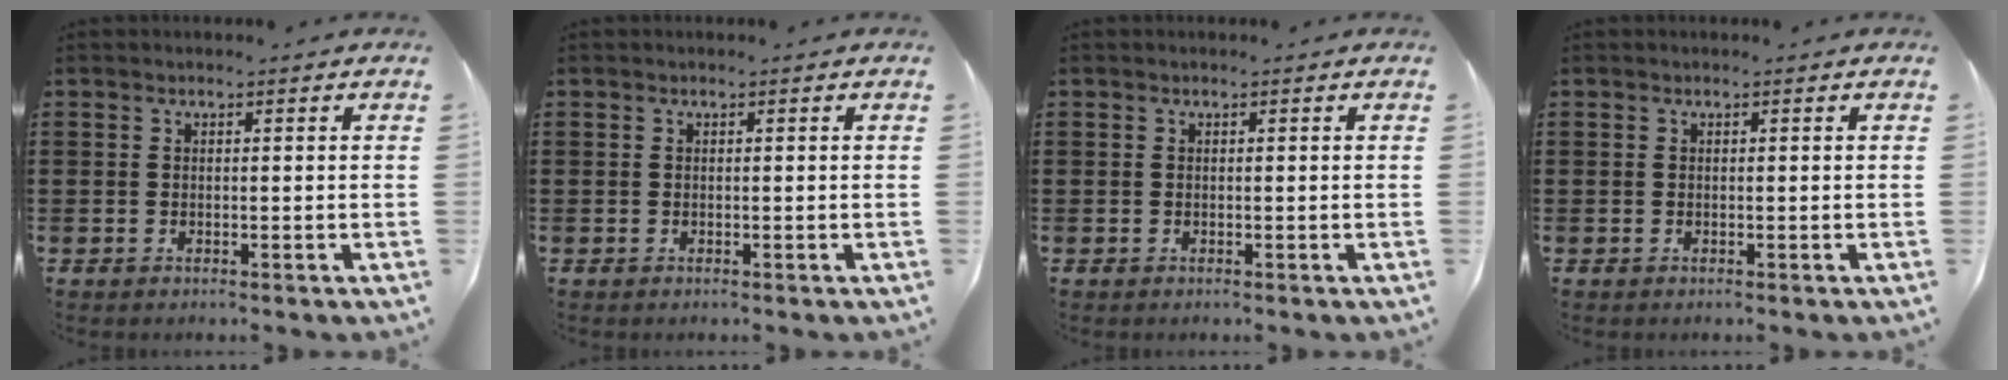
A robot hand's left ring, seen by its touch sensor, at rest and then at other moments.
{"total": 0.0}
{"total": 0.0}
{"total": 0.0}